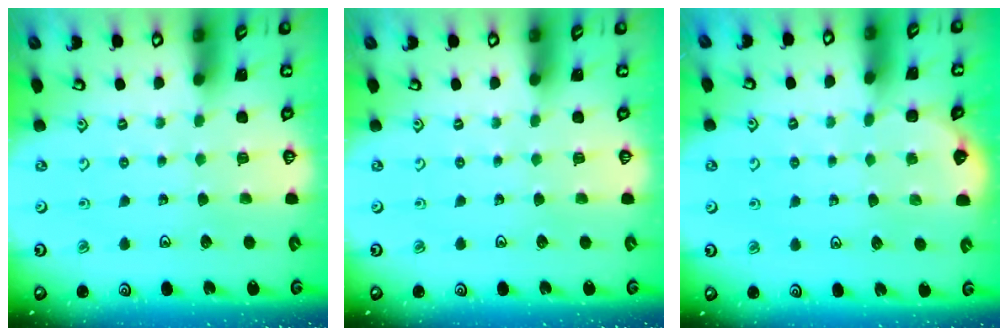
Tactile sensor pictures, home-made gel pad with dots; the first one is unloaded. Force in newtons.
{"total": 0.0}
{"total": 1.7, "press": 1.7, "slide": 0.1}